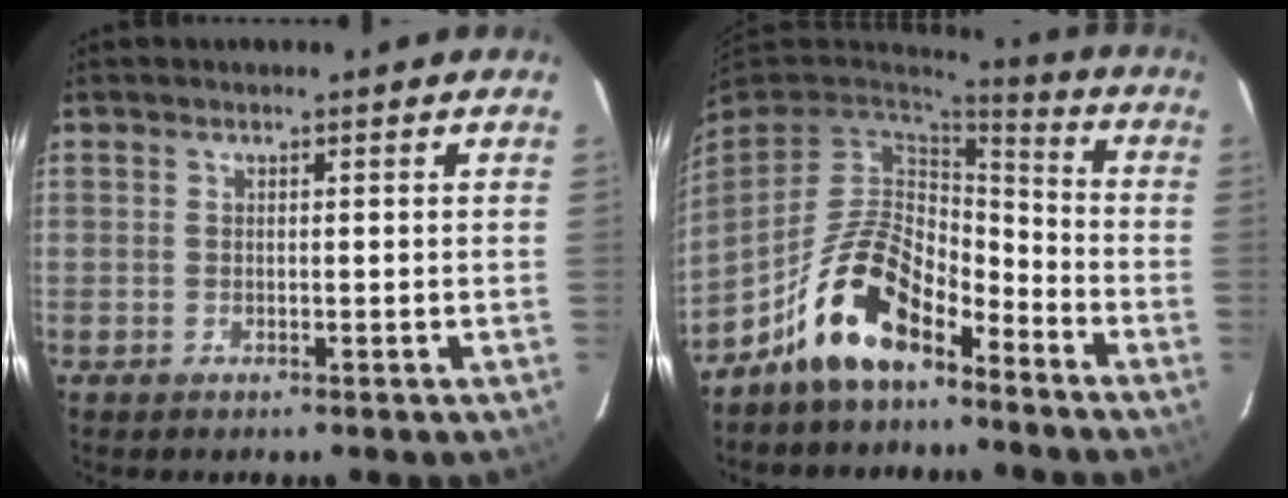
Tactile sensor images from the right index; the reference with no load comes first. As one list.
[{"total": 14.3, "force": [-9.3, 6.5, 8.8], "torque": [-0.181, 0.016, -0.166]}]